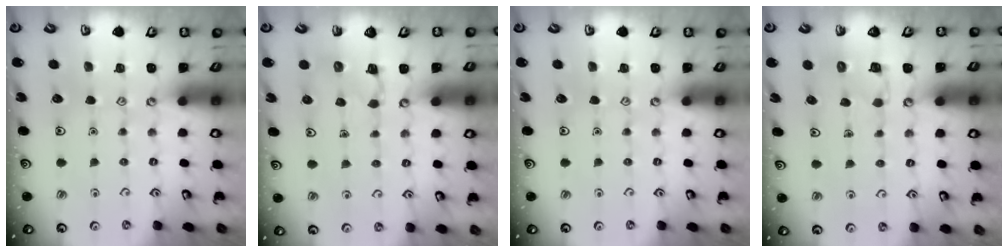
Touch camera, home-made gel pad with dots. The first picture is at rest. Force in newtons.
{"total": 3.4, "press": 3.3, "slide": 0.6}
{"total": 0.0}
{"total": 2.8, "press": 2.8, "slide": 0.2}